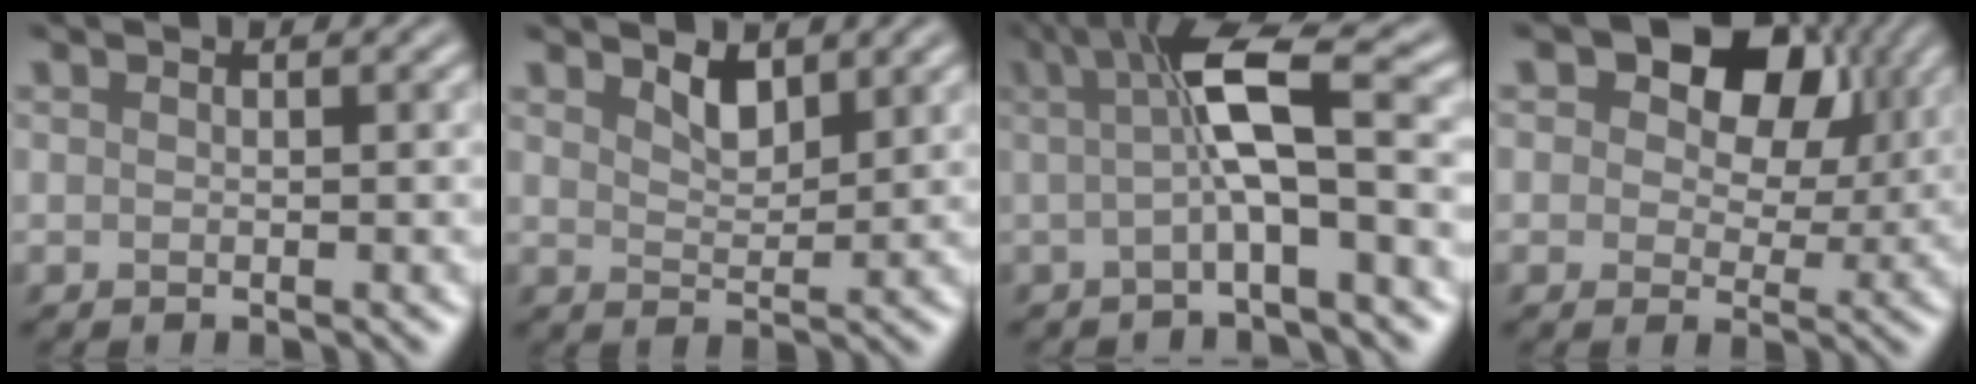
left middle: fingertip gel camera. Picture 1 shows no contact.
{"total": 1.9, "force": [1.7, 0.5, 0.6], "torque": [-0.017, 0.001, 0.037]}
{"total": 6.5, "force": [0.6, 1.2, 6.4], "torque": [-0.104, 0.016, 0.007]}
{"total": 8.7, "force": [4.0, 5.4, 5.5], "torque": [-0.073, 0.016, 0.049]}